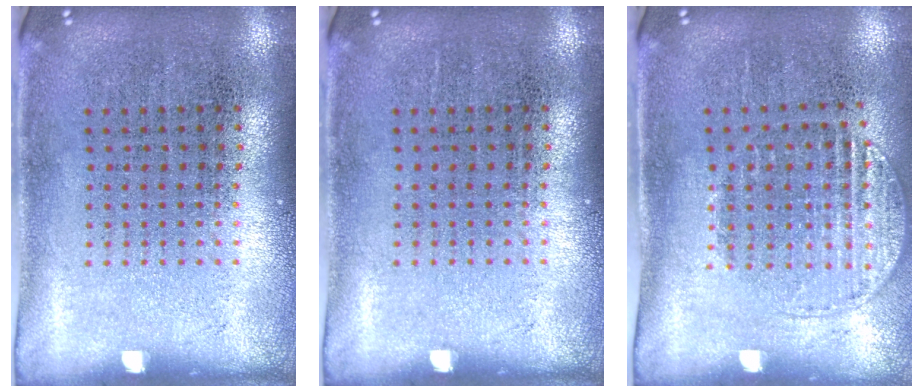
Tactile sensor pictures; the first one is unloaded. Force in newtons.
{"total": 0.0}
{"total": 1.3, "press": 1.1, "slide": 0.7}